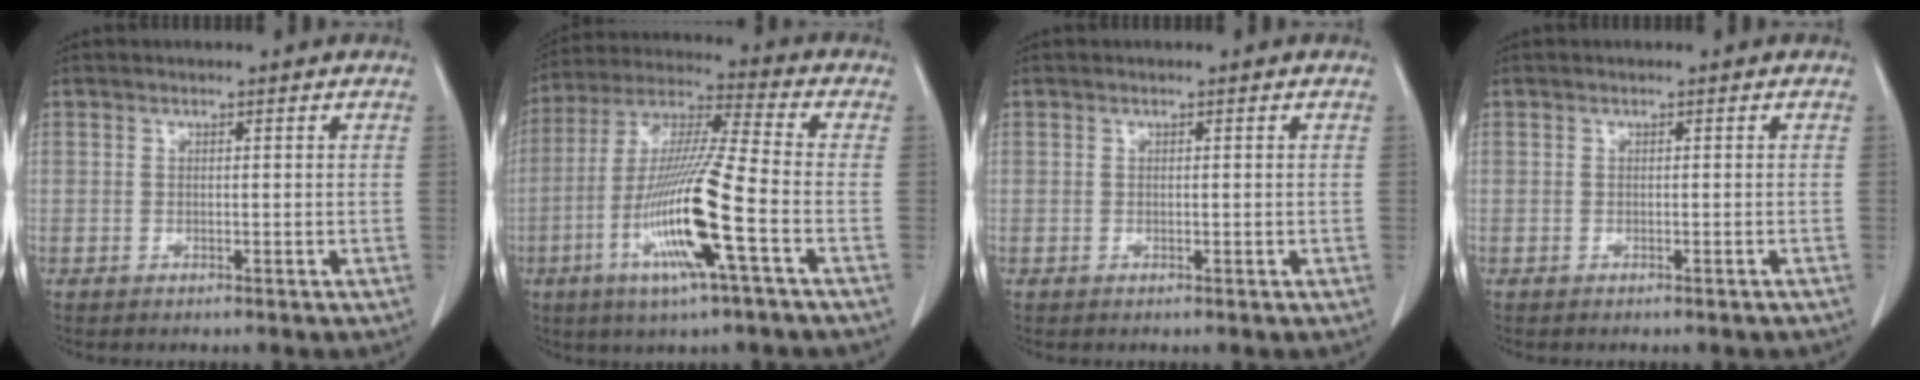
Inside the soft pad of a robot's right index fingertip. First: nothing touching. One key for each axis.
{"total": 16.1, "fx": -5.6, "fy": 0.0, "fz": 15.1, "tx": -0.305, "ty": -0.016, "tz": -0.110}
{"total": 0.0}
{"total": 0.7, "fx": -0.5, "fy": 0.0, "fz": 0.4, "tx": -0.009, "ty": 0.000, "tz": -0.004}